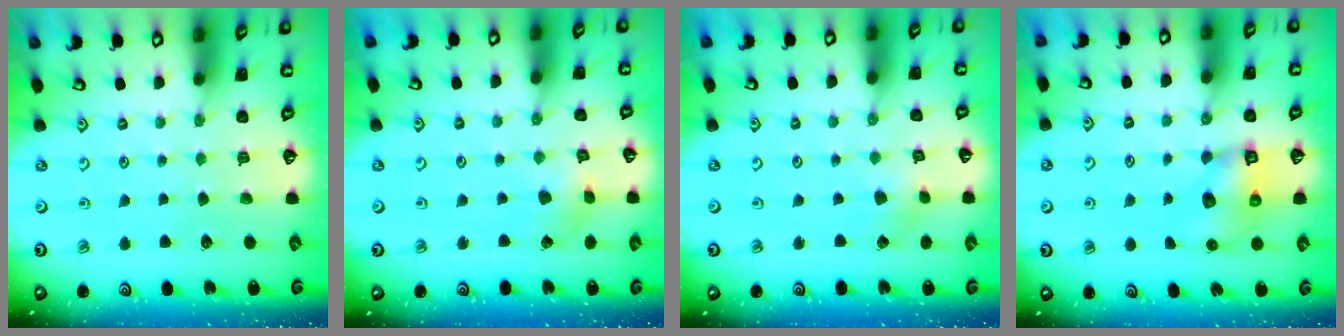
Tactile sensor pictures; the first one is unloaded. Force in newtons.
{"total": 2.7, "press": 2.7, "slide": 0.3}
{"total": 2.8, "press": 2.8, "slide": 0.1}
{"total": 6.4, "press": 6.3, "slide": 0.9}